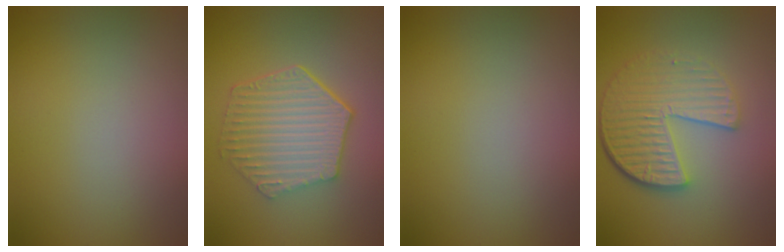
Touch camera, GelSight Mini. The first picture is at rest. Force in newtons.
{"total": 6.3, "press": 4.6, "slide": 4.3}
{"total": 0.0}
{"total": 6.3, "press": 4.5, "slide": 4.5}